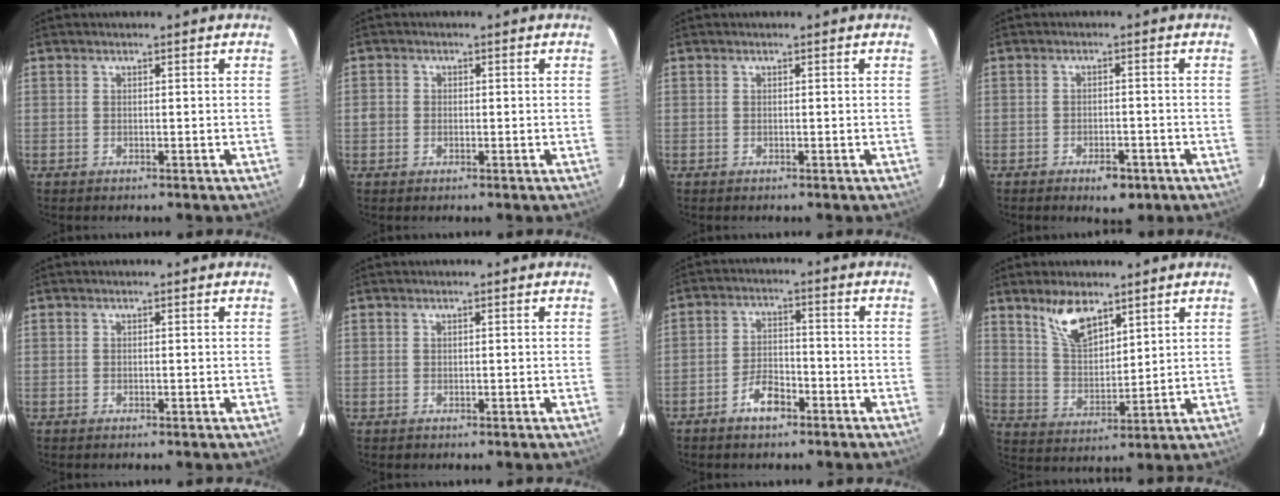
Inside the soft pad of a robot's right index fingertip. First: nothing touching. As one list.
[{"total": 2.0, "force": [-0.5, 1.8, 0.5], "torque": [-0.011, 0.001, -0.012]}, {"total": 0.0}, {"total": 4.7, "force": [-3.0, 2.2, 2.8], "torque": [-0.052, 0.002, -0.037]}, {"total": 0.0}, {"total": 0.5, "force": [0.1, 0.5, -0.1], "torque": [0.004, 0.004, 0.003]}, {"total": 5.6, "force": [-3.8, 2.6, 3.3], "torque": [-0.070, 0.012, -0.064]}, {"total": 8.9, "force": [6.1, 3.6, 5.3], "torque": [-0.096, 0.007, 0.126]}]